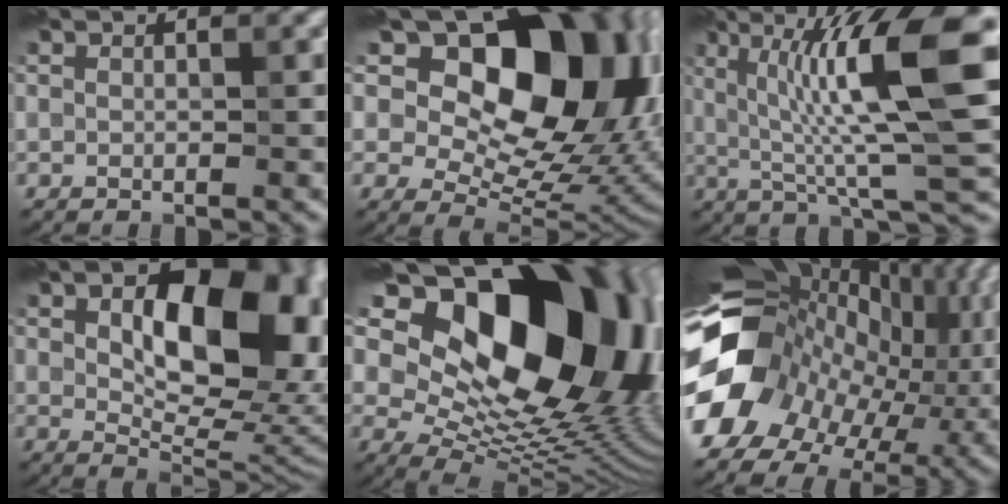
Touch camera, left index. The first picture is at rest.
{"total": 16.0, "force": [6.1, 10.2, 10.7], "torque": [-0.123, 0.011, 0.098]}
{"total": 11.6, "force": [2.3, 2.0, 11.2], "torque": [-0.170, 0.007, 0.042]}
{"total": 13.8, "force": [2.9, 7.2, 11.5], "torque": [-0.143, 0.008, 0.048]}
{"total": 20.2, "force": [7.2, 11.7, 14.8], "torque": [-0.233, 0.034, 0.127]}
{"total": 18.5, "force": [-1.2, 13.6, 12.6], "torque": [-0.234, -0.013, 0.001]}